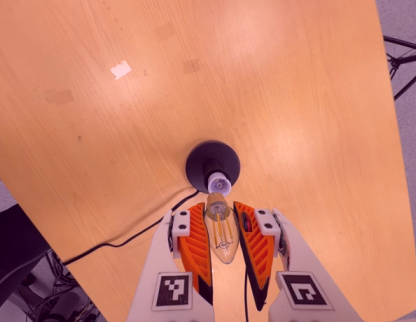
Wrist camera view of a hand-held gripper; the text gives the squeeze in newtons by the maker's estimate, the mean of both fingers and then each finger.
{"total": 21.2, "left": 22.9, "right": 19.6}